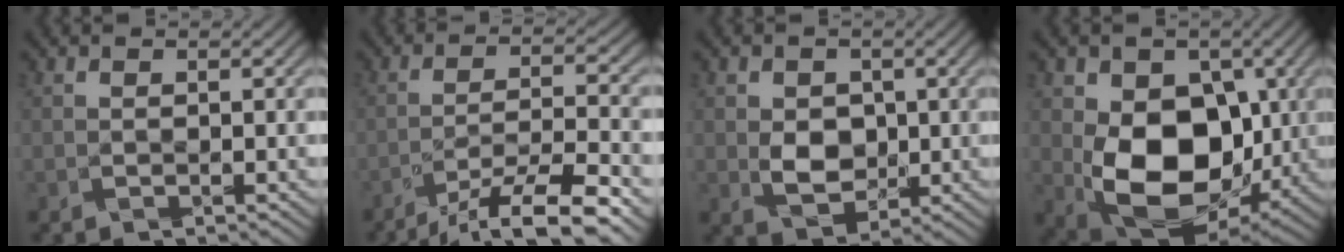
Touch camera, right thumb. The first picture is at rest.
{"total": 11.1, "force": [-8.3, 1.4, 7.2], "torque": [-0.139, -0.002, -0.135]}
{"total": 5.2, "force": [0.1, 3.9, 3.4], "torque": [-0.080, -0.001, -0.001]}
{"total": 13.4, "force": [-0.4, 9.1, 9.8], "torque": [-0.179, -0.020, -0.004]}